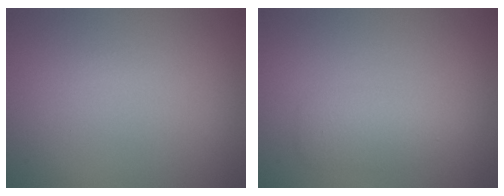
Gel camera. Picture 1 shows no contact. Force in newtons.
{"total": 2.3, "press": 2.2, "slide": 0.2}